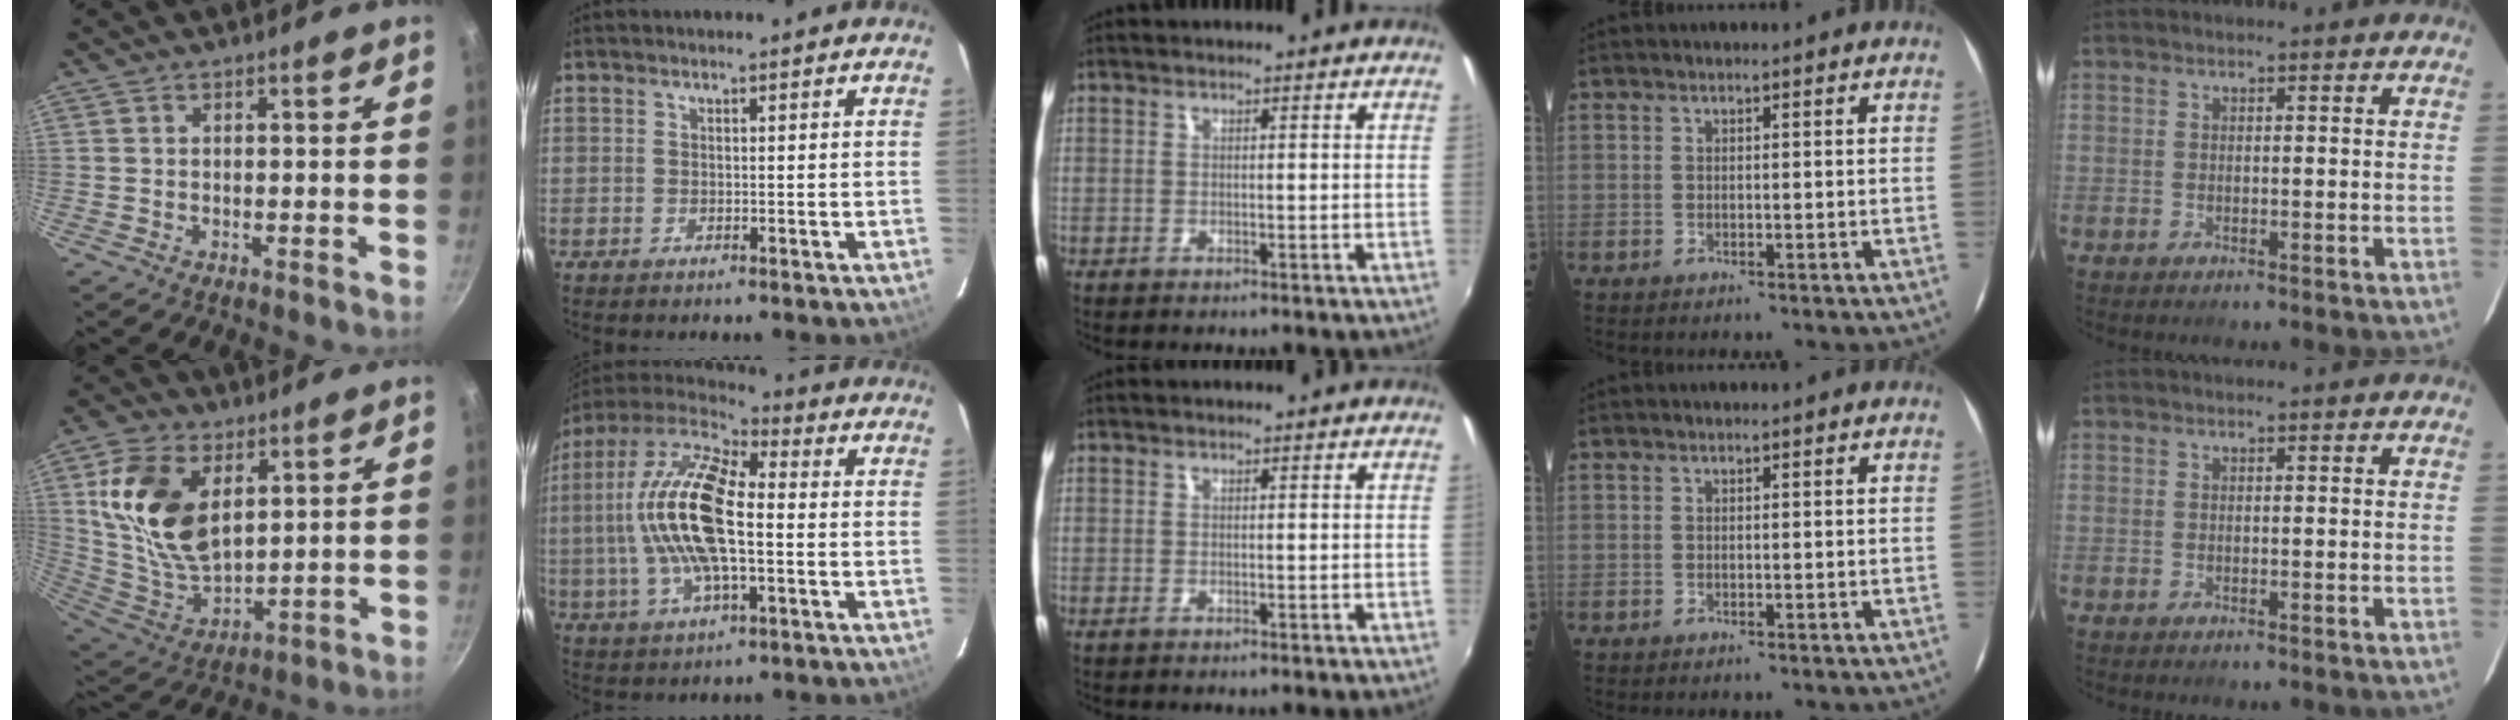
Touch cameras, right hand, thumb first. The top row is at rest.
{"thumb": {"total": 18.0, "force": [5.6, 10.9, 13.3], "torque": [-0.237, -0.030, 0.120]}, "index": {"total": 18.8, "force": [-0.2, 7.1, 17.4], "torque": [-0.345, 0.009, -0.016]}}